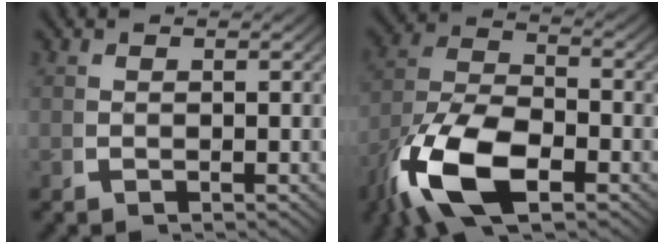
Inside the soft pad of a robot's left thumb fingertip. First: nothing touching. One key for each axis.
{"total": 11.7, "fx": -3.0, "fy": 6.7, "fz": 9.1, "tx": -0.210, "ty": -0.042, "tz": -0.036}